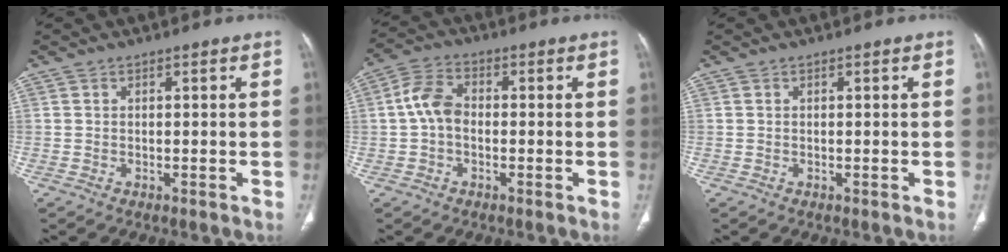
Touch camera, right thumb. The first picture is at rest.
{"total": 6.5, "force": [-0.3, 4.4, 4.7], "torque": [-0.090, 0.020, -0.014]}
{"total": 0.0}